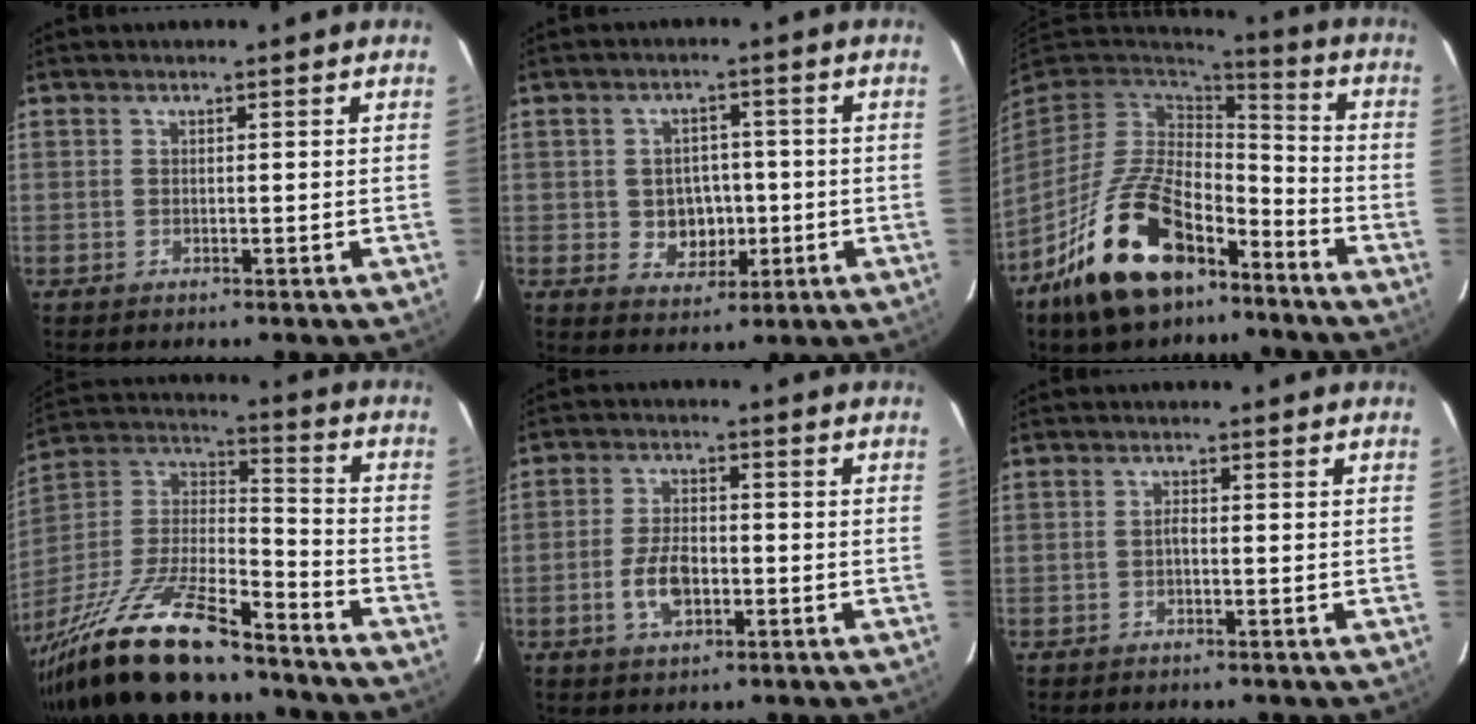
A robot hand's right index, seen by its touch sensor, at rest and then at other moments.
{"total": 6.3, "force": [-0.8, 5.6, 2.8], "torque": [-0.059, 0.010, 0.003]}
{"total": 21.0, "force": [-12.1, 11.1, 13.2], "torque": [-0.272, -0.007, -0.200]}
{"total": 27.0, "force": [-20.4, 7.2, 16.2], "torque": [-0.333, -0.037, -0.346]}
{"total": 6.7, "force": [-2.2, 3.6, 5.2], "torque": [-0.108, 0.003, -0.036]}
{"total": 1.1, "force": [-0.4, 0.5, 0.8], "torque": [-0.015, 0.004, -0.008]}